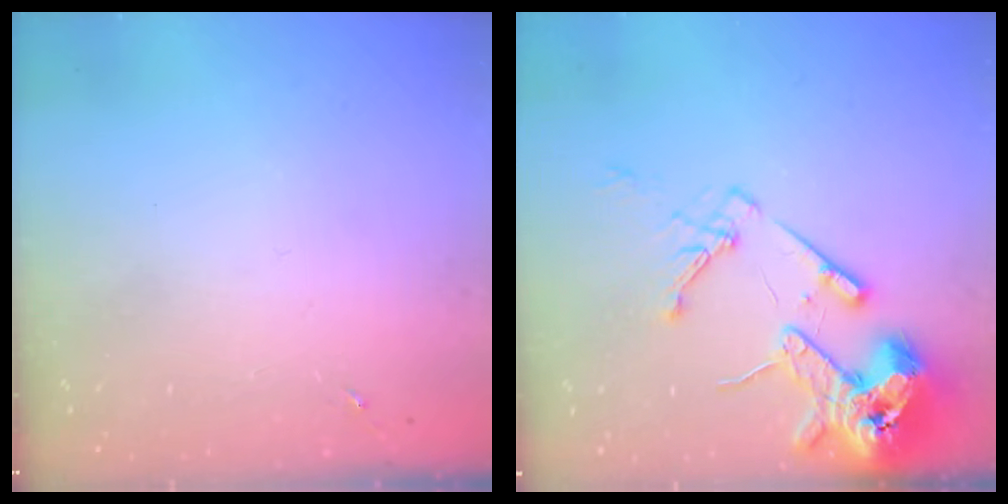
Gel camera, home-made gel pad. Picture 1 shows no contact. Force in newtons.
{"total": 16.3, "press": 16.1, "slide": 2.5}